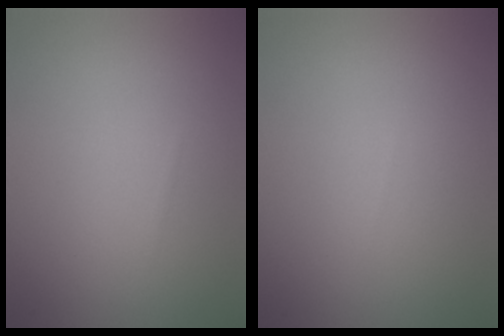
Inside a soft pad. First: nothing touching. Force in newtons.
{"total": 0.0}